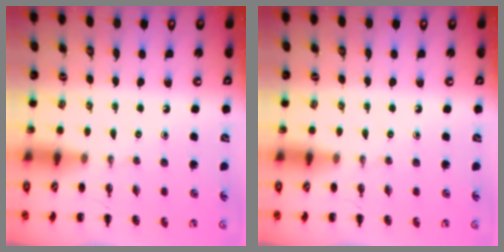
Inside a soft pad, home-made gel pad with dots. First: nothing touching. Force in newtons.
{"total": 0.0}